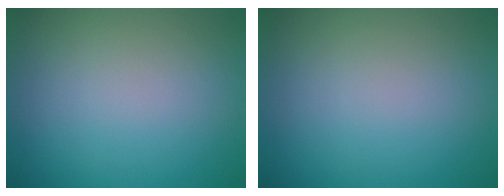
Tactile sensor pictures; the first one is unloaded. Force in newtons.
{"total": 0.0}